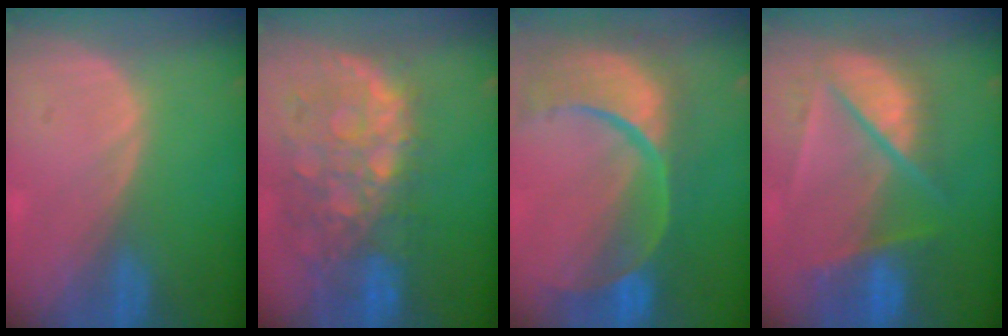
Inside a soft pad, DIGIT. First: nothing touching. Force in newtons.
{"total": 11.5, "press": 9.7, "slide": 6.2}
{"total": 13.8, "press": 10.9, "slide": 8.4}
{"total": 9.5, "press": 8.2, "slide": 4.7}